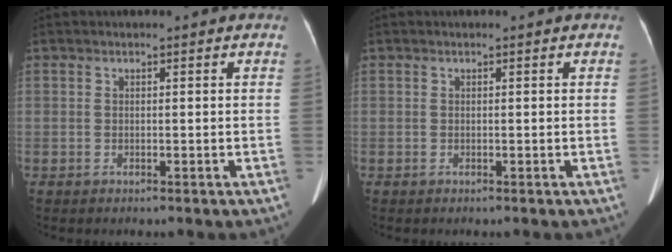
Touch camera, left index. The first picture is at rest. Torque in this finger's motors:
{"motor_torque": [0.00, 0.00, 0.03, 0.00]}